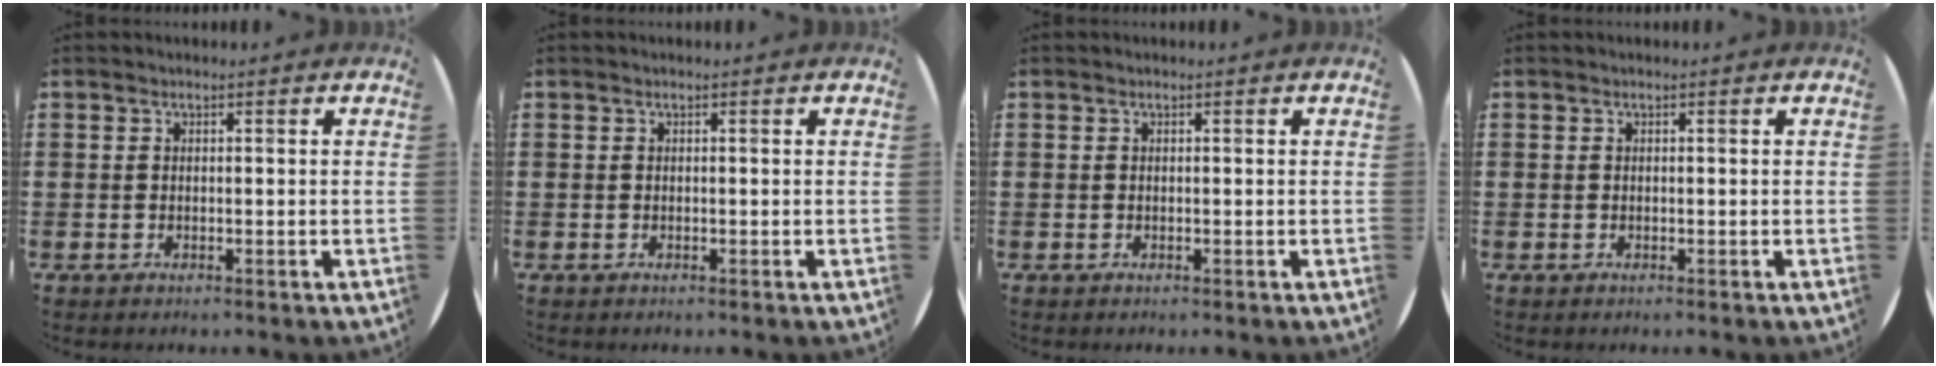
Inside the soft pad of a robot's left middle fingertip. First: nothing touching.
{"total": 0.0}
{"total": 0.0}
{"total": 0.0}